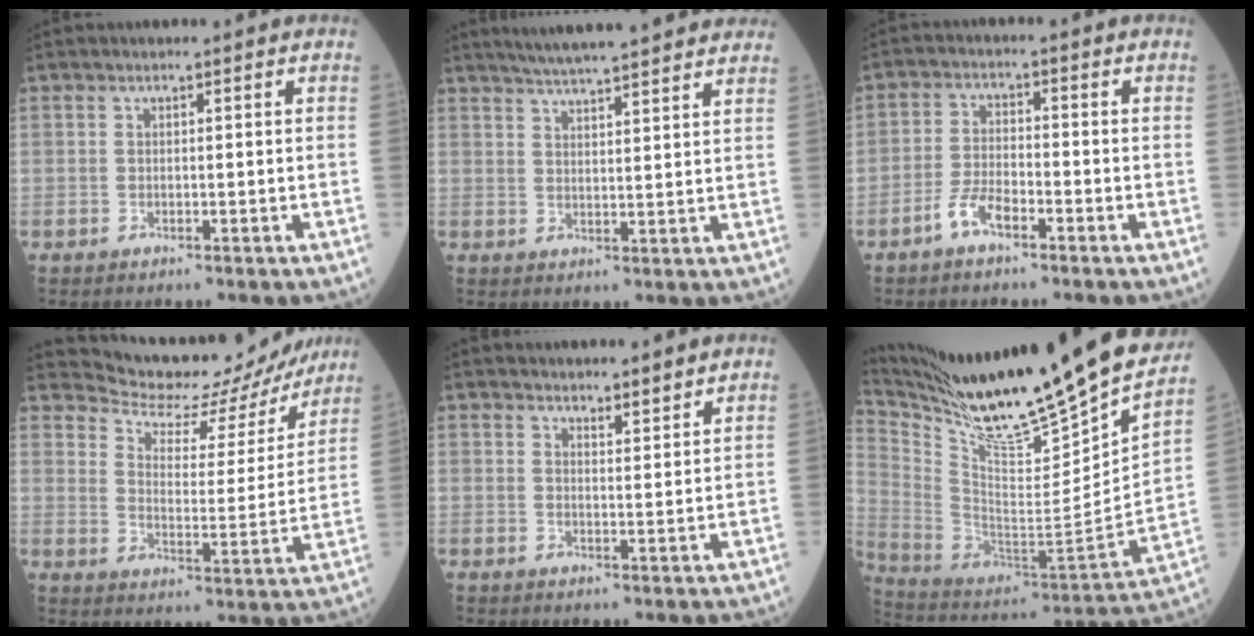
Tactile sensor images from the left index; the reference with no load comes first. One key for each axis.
{"total": 15.5, "fx": 13.7, "fy": 1.1, "fz": 7.2, "tx": -0.112, "ty": 0.028, "tz": 0.180}
{"total": 4.1, "fx": -2.9, "fy": 1.2, "fz": 2.7, "tx": -0.063, "ty": 0.002, "tz": -0.059}
{"total": 16.1, "fx": 15.6, "fy": 3.6, "fz": 1.9, "tx": -0.023, "ty": -0.021, "tz": 0.199}
{"total": 6.9, "fx": 6.6, "fy": 1.2, "fz": 1.5, "tx": -0.014, "ty": 0.012, "tz": 0.080}
{"total": 33.7, "fx": 27.5, "fy": 2.8, "fz": 19.3, "tx": -0.340, "ty": -0.077, "tz": 0.418}